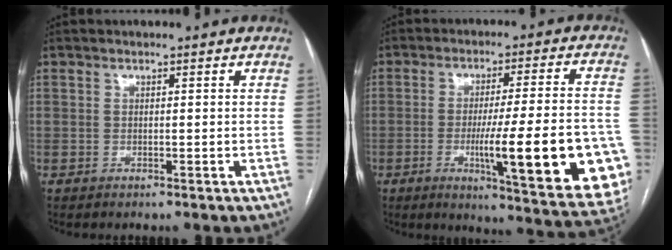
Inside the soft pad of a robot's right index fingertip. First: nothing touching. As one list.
[{"total": 21.9, "force": [-5.7, 2.1, 21.0], "torque": [-0.220, -0.011, -0.066]}]